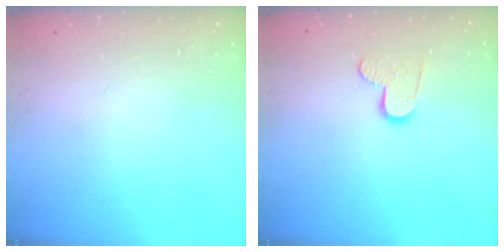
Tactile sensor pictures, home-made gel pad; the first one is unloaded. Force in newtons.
{"total": 7.0, "press": 7.0, "slide": 0.3}